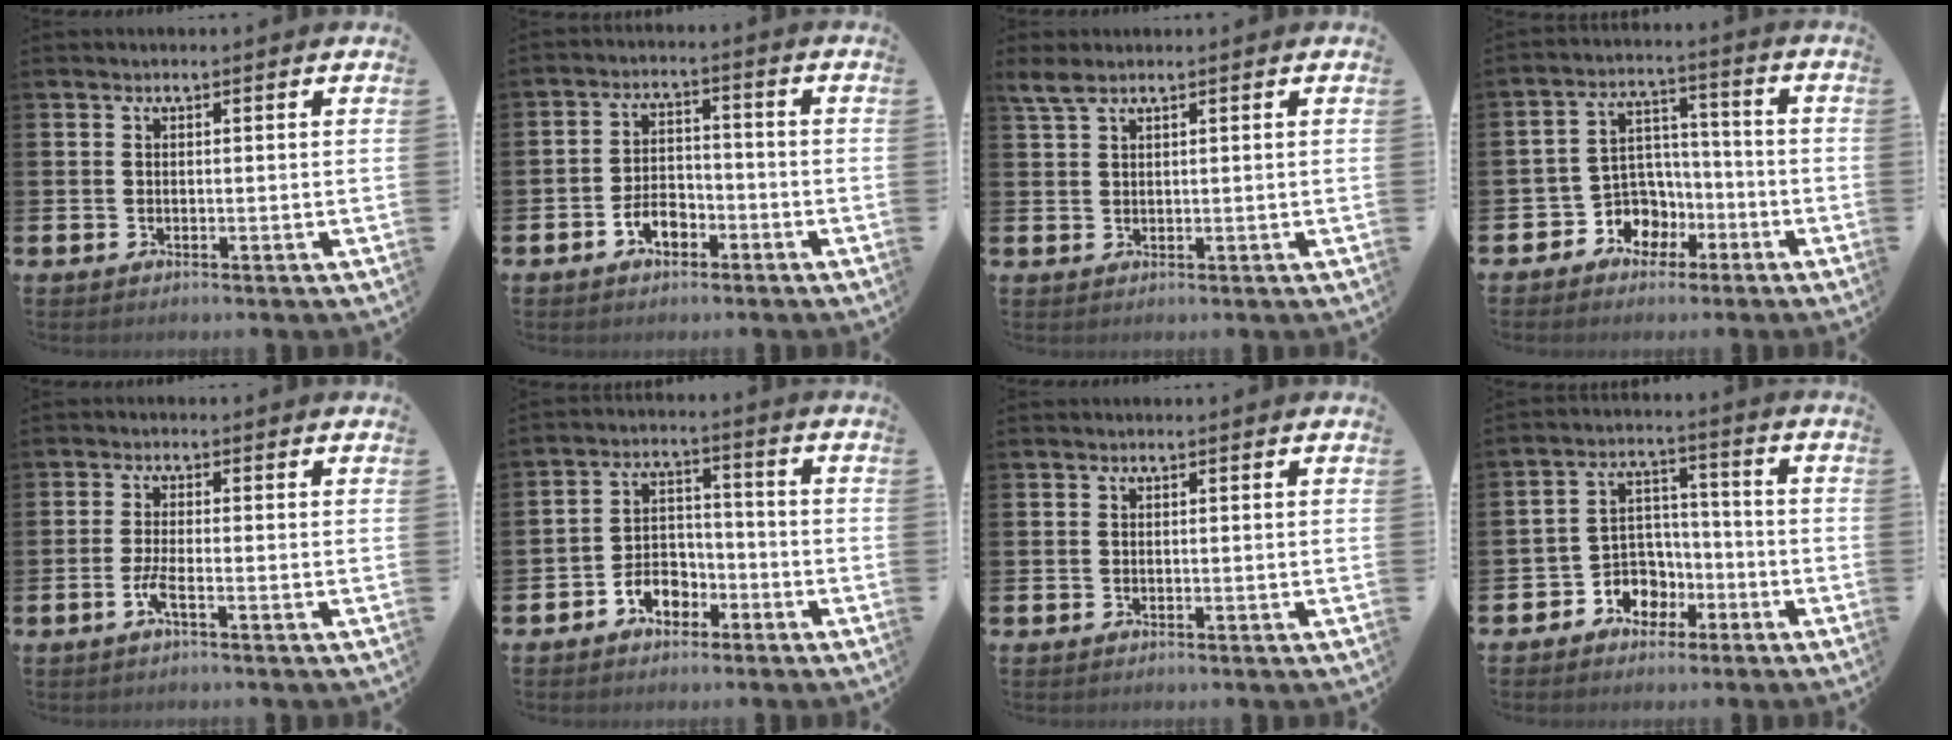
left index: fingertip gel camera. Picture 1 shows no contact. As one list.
[{"total": 4.1, "force": [-2.5, 2.5, 2.2], "torque": [-0.034, 0.007, -0.050]}, {"total": 2.7, "force": [2.0, 0.9, 1.6], "torque": [-0.035, 0.005, 0.036]}, {"total": 5.8, "force": [-2.3, 5.3, 0.9], "torque": [-0.050, -0.007, -0.047]}, {"total": 2.2, "force": [-1.1, 0.2, 1.8], "torque": [-0.044, -0.003, -0.023]}, {"total": 4.7, "force": [-3.0, 3.2, 1.7], "torque": [-0.036, 0.010, -0.061]}, {"total": 0.0}, {"total": 5.2, "force": [-2.2, 4.6, 0.8], "torque": [-0.037, 0.000, -0.048]}]